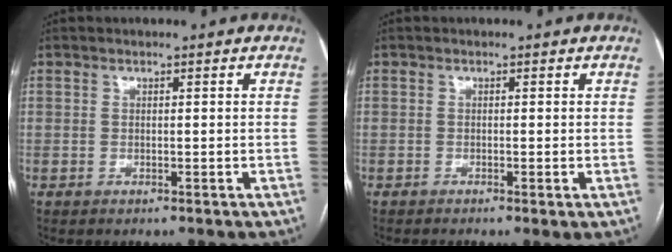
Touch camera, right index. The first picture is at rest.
{"total": 1.0, "force": [-0.5, 0.0, 0.9], "torque": [-0.016, -0.002, -0.008]}